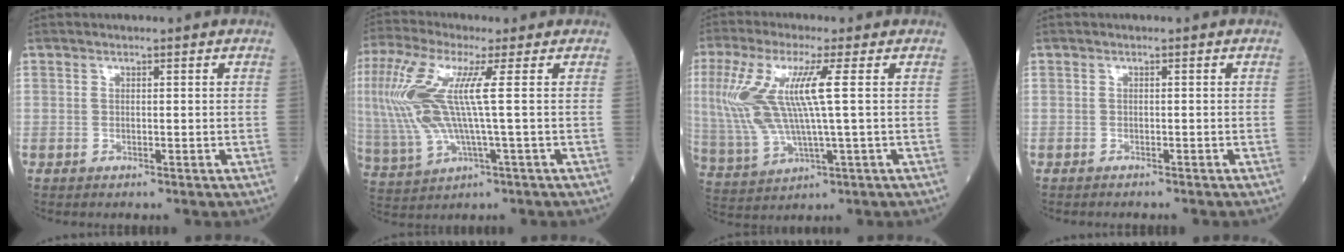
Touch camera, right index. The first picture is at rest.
{"total": 12.7, "force": [1.8, 1.4, 12.5], "torque": [-0.306, 0.013, 0.036]}
{"total": 12.0, "force": [2.1, 1.2, 11.8], "torque": [-0.282, 0.009, 0.045]}
{"total": 1.6, "force": [-1.5, 0.3, 0.5], "torque": [-0.011, -0.003, -0.019]}